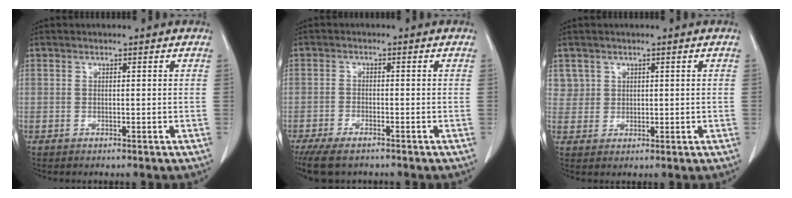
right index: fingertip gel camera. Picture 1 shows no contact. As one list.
[{"total": 6.9, "force": [-5.4, 2.1, 3.8], "torque": [-0.063, -0.013, -0.090]}, {"total": 2.8, "force": [1.6, 2.3, -0.3], "torque": [0.024, 0.004, 0.026]}]